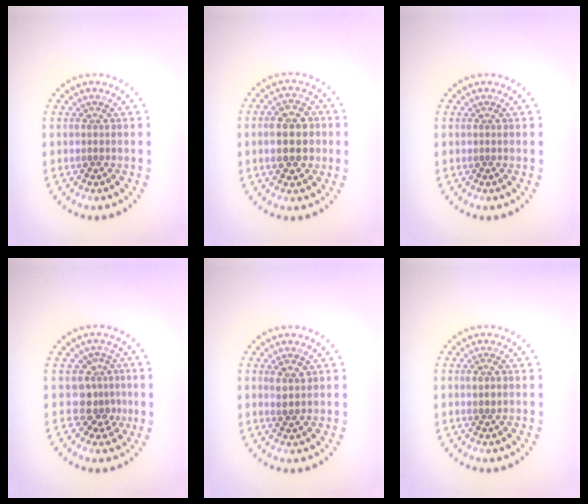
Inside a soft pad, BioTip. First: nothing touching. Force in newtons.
{"total": 5.1, "press": 5.0, "slide": 0.2}
{"total": 0.0}
{"total": 2.7, "press": 2.1, "slide": 1.8}
{"total": 1.7, "press": 1.5, "slide": 0.7}
{"total": 0.6, "press": 0.6, "slide": 0.3}